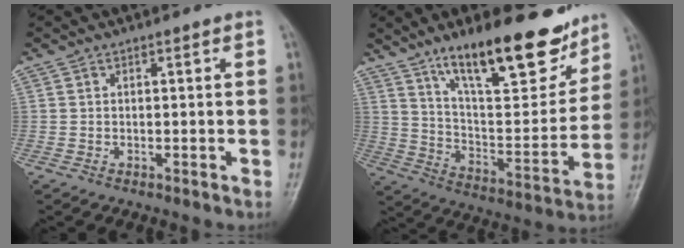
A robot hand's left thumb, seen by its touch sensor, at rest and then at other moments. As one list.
[{"total": 23.0, "force": [15.4, 7.6, 15.3], "torque": [-0.188, -0.071, 0.253]}]